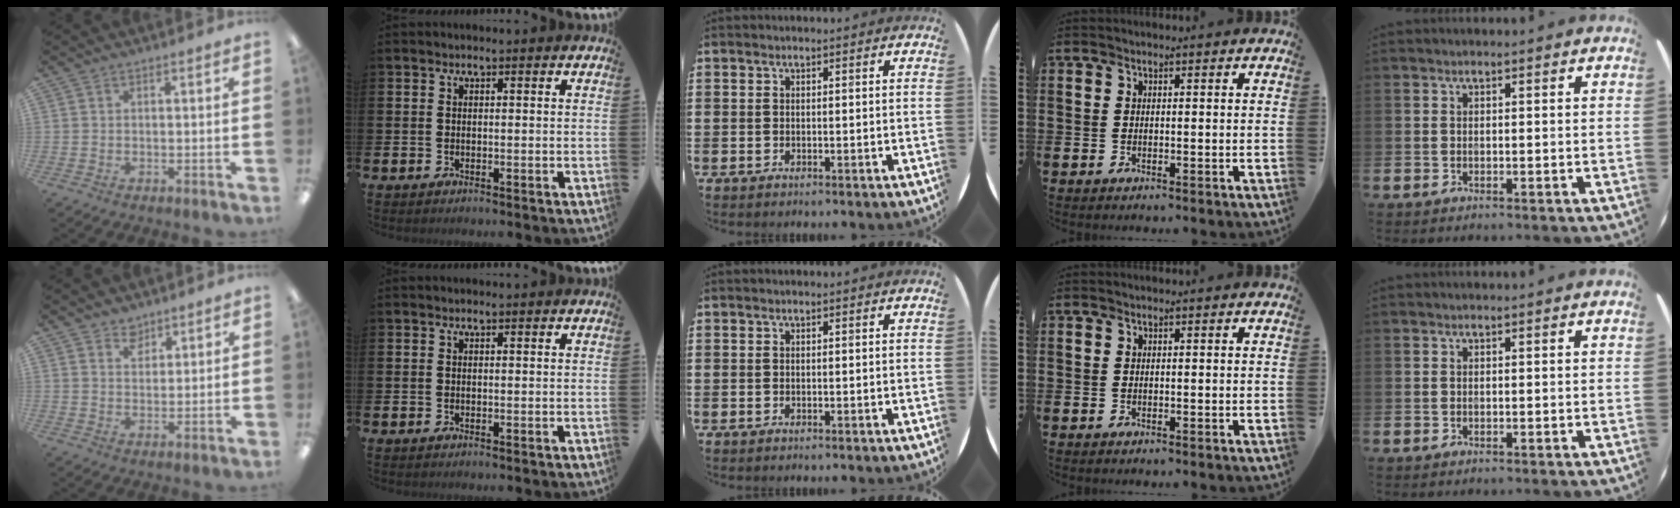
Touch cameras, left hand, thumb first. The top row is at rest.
{"thumb": {"total": 3.4, "force": [2.8, 1.9, 0.4], "torque": [0.003, -0.014, 0.052]}}